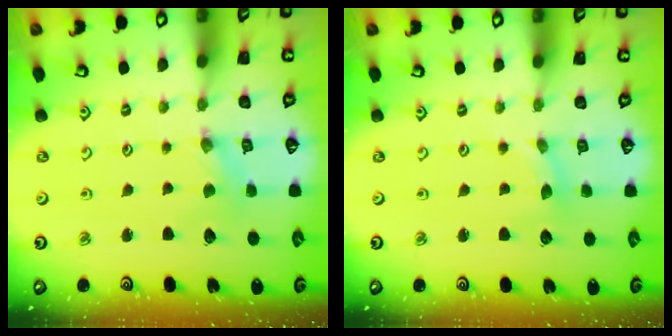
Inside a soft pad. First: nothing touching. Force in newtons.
{"total": 1.9, "press": 1.9, "slide": 0.4}